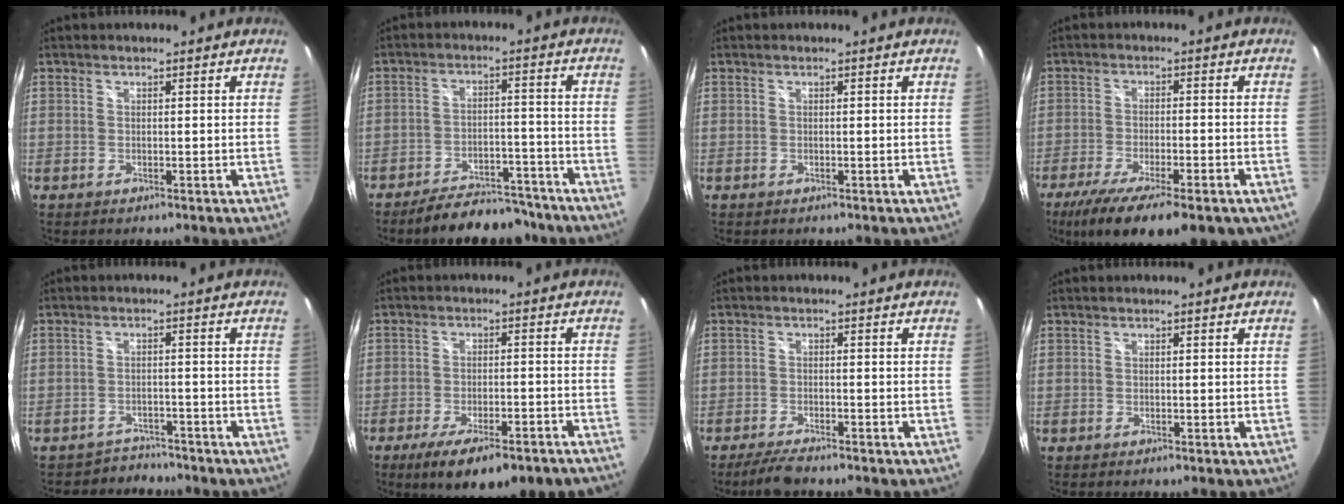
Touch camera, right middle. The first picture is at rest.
{"total": 12.5, "force": [-10.9, 3.9, 4.7], "torque": [-0.093, 0.013, -0.140]}
{"total": 0.0}
{"total": 17.7, "force": [-11.8, 5.4, 12.0], "torque": [-0.225, -0.059, -0.176]}
{"total": 4.4, "force": [-4.0, 2.0, -0.4], "torque": [0.001, 0.010, -0.060]}
{"total": 13.2, "force": [-9.6, 2.6, 8.7], "torque": [-0.160, -0.041, -0.139]}
{"total": 4.2, "force": [-3.6, 0.5, 2.1], "torque": [-0.057, -0.008, -0.067]}
{"total": 0.0}